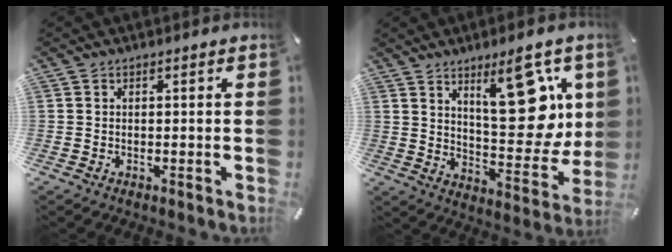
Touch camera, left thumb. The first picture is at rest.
{"total": 19.0, "force": [8.6, 8.5, 14.6], "torque": [-0.174, -0.059, 0.137]}